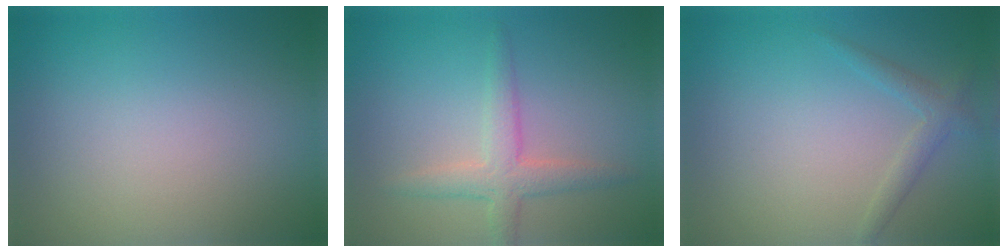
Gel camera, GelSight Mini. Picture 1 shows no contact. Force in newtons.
{"total": 3.0, "press": 3.0, "slide": 0.1}
{"total": 1.5, "press": 1.5, "slide": 0.1}